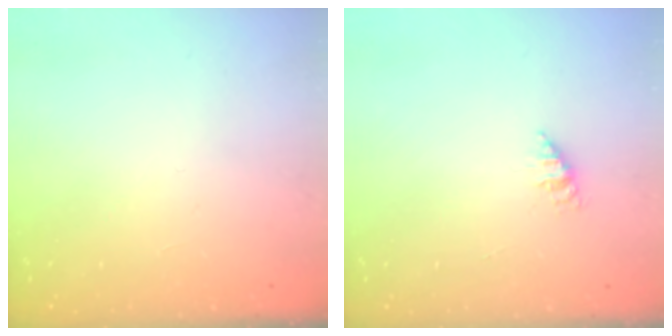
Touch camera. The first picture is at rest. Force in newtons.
{"total": 1.1, "press": 1.1, "slide": 0.2}